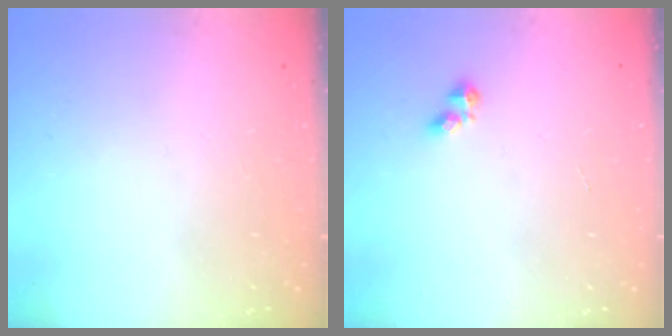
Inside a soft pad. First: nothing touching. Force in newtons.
{"total": 2.6, "press": 2.5, "slide": 0.5}